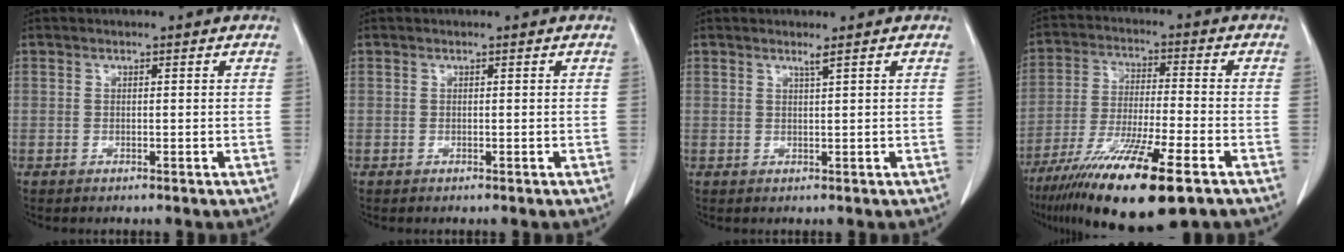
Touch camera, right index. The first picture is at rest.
{"total": 0.0}
{"total": 0.9, "force": [0.6, -0.4, 0.5], "torque": [-0.020, -0.010, 0.016]}
{"total": 16.8, "force": [-10.4, 1.3, 13.1], "torque": [-0.235, -0.048, -0.183]}